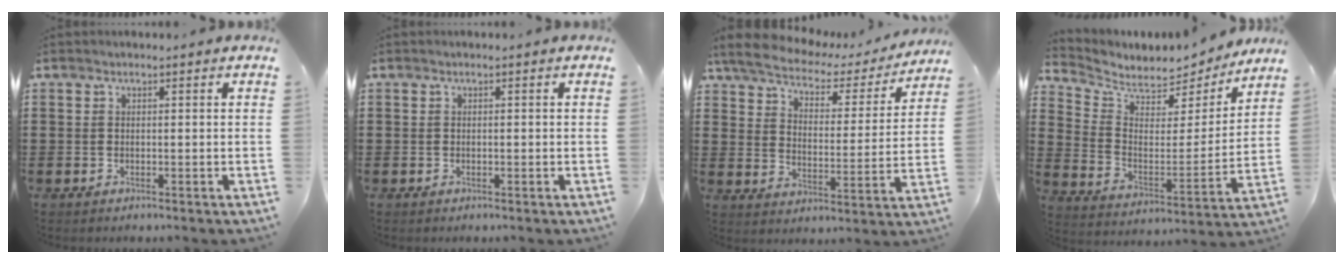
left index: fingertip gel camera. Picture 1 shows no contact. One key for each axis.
{"total": 0.0}
{"total": 4.7, "fx": 4.0, "fy": 1.6, "fz": 2.0, "tx": -0.061, "ty": -0.024, "tz": 0.062}
{"total": 5.6, "fx": 5.1, "fy": 2.2, "fz": 0.3, "tx": -0.047, "ty": -0.047, "tz": 0.087}